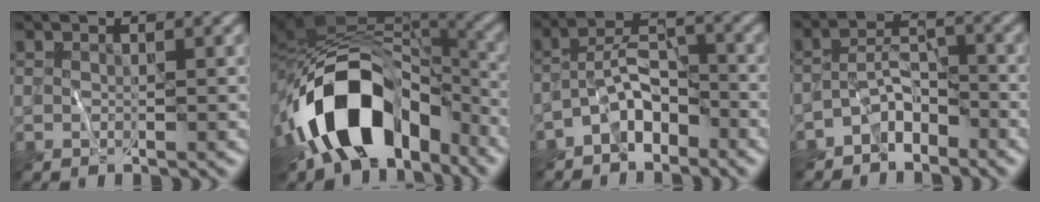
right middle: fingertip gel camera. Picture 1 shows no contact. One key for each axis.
{"total": 15.4, "fx": -7.3, "fy": 9.2, "fz": 9.9, "tx": -0.169, "ty": 0.012, "tz": -0.120}
{"total": 4.7, "fx": -3.2, "fy": 2.3, "fz": 2.6, "tx": -0.035, "ty": 0.019, "tz": -0.068}
{"total": 3.8, "fx": -2.9, "fy": 1.7, "fz": 1.8, "tx": -0.021, "ty": 0.015, "tz": -0.058}